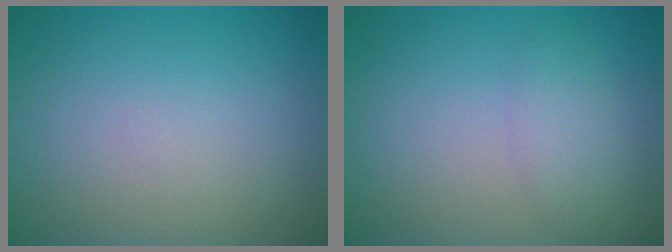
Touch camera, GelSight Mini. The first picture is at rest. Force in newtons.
{"total": 2.2, "press": 2.2, "slide": 0.1}